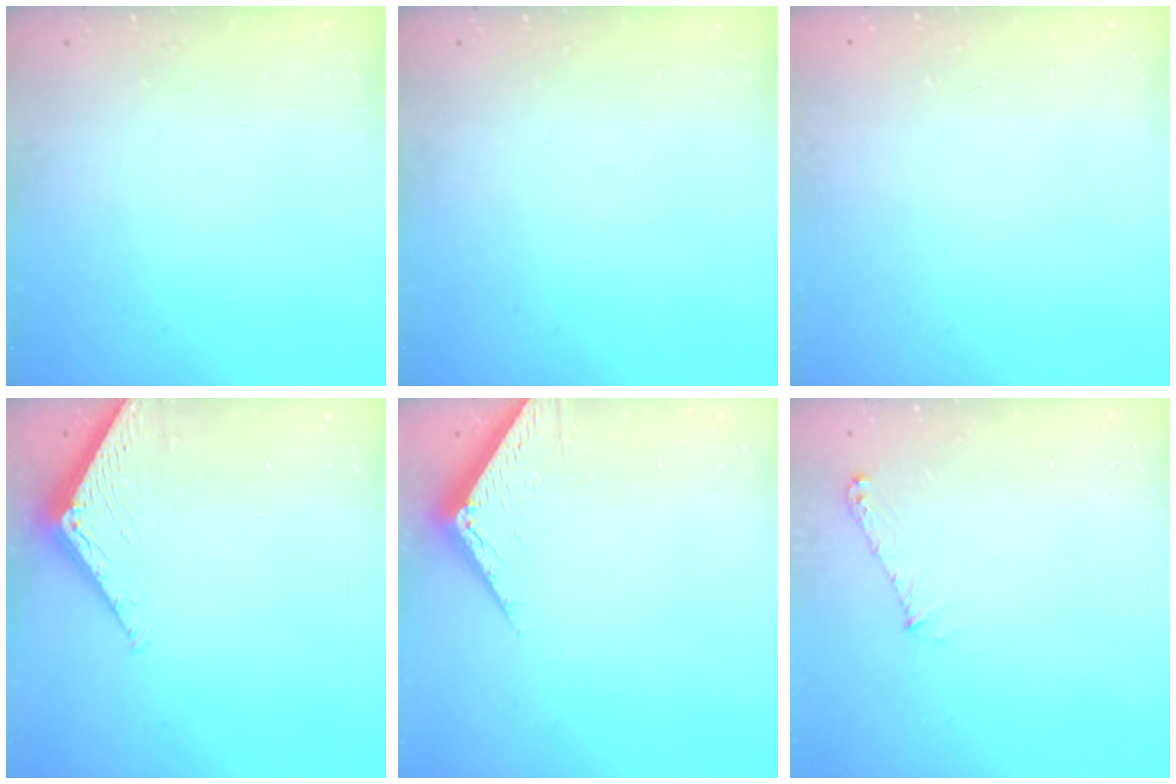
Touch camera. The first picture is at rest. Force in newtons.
{"total": 0.0}
{"total": 0.0}
{"total": 2.8, "press": 2.8, "slide": 0.3}
{"total": 4.7, "press": 4.7, "slide": 0.3}
{"total": 5.7, "press": 5.7, "slide": 0.5}